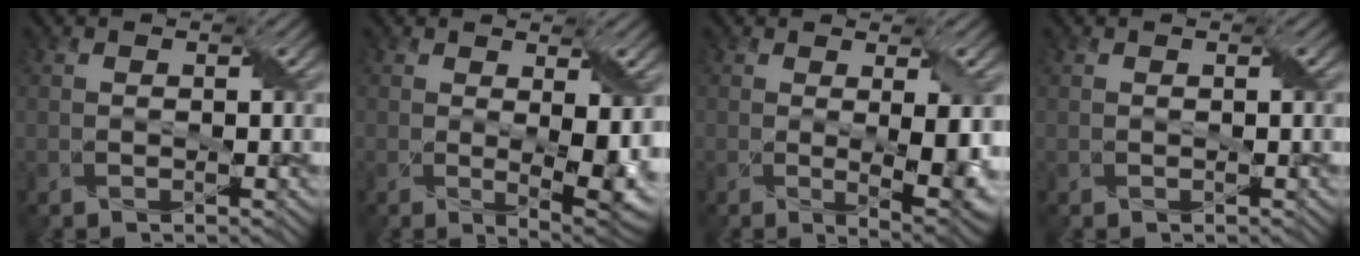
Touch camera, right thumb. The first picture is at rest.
{"total": 6.3, "force": [0.2, 2.6, 5.7], "torque": [-0.100, -0.021, 0.017]}
{"total": 5.8, "force": [-0.1, 1.7, 5.5], "torque": [-0.092, -0.015, 0.007]}
{"total": 0.0}